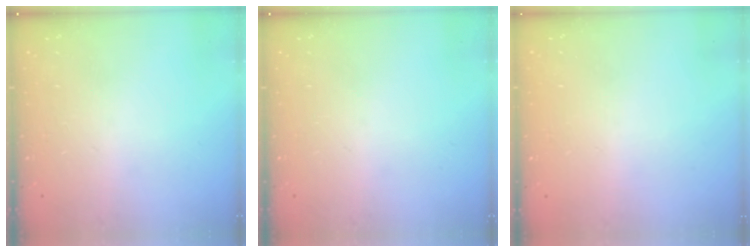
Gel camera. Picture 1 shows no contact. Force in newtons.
{"total": 0.0}
{"total": 0.5, "press": 0.5, "slide": 0.1}